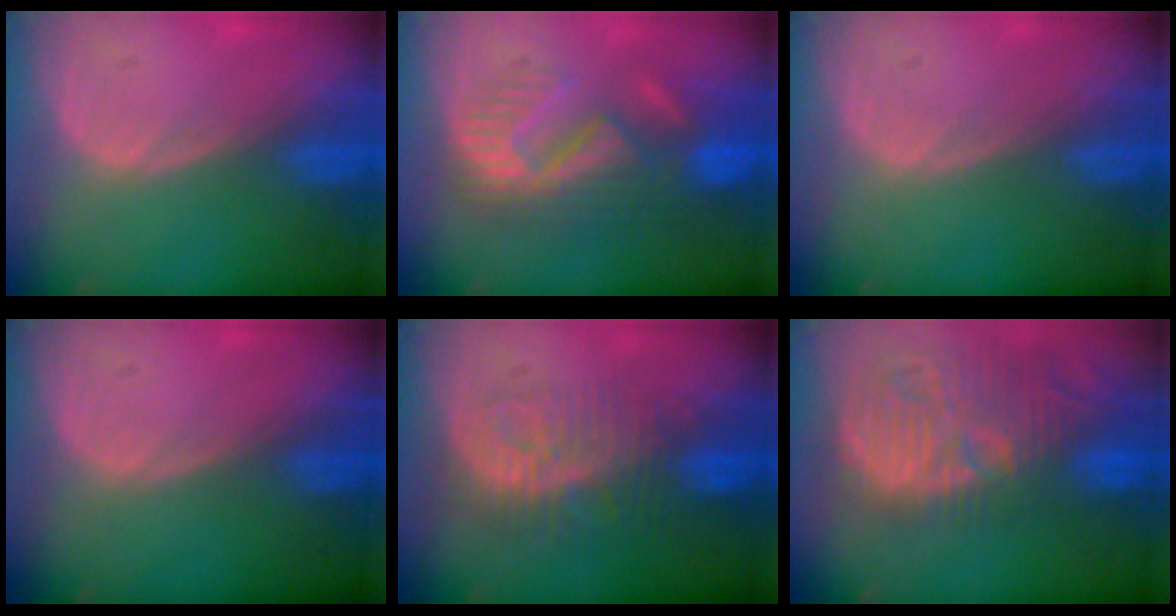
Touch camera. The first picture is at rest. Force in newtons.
{"total": 10.4, "press": 9.6, "slide": 3.8}
{"total": 0.0}
{"total": 0.0}
{"total": 9.4, "press": 8.5, "slide": 3.9}
{"total": 14.0, "press": 12.8, "slide": 5.8}